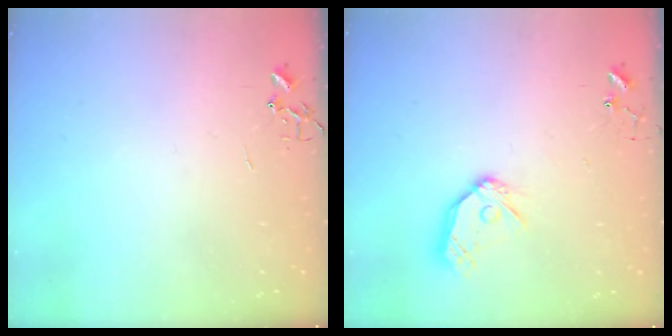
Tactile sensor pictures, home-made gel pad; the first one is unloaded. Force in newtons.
{"total": 12.1, "press": 12.0, "slide": 1.3}